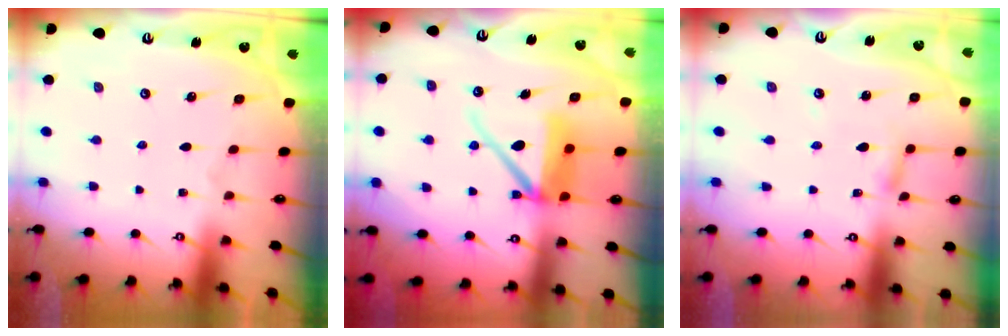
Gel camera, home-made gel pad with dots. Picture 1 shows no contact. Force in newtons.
{"total": 11.3, "press": 11.2, "slide": 1.6}
{"total": 3.0, "press": 3.0, "slide": 0.2}